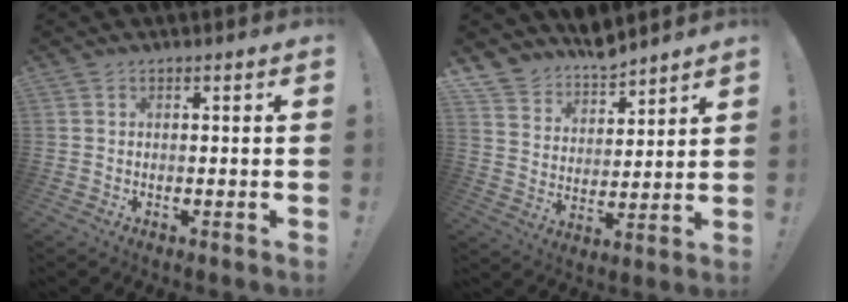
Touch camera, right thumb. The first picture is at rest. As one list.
[{"total": 8.7, "force": [7.9, 3.7, 0.3], "torque": [-0.021, -0.078, 0.150]}]